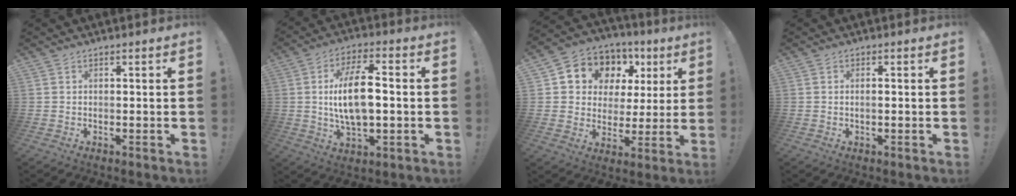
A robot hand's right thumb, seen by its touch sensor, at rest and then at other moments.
{"total": 14.0, "force": [0.3, 5.9, 12.7], "torque": [-0.230, 0.005, 0.001]}
{"total": 10.1, "force": [4.4, 8.4, 3.4], "torque": [-0.050, -0.034, 0.090]}
{"total": 1.3, "force": [-0.1, 0.1, 1.3], "torque": [-0.022, 0.000, -0.002]}